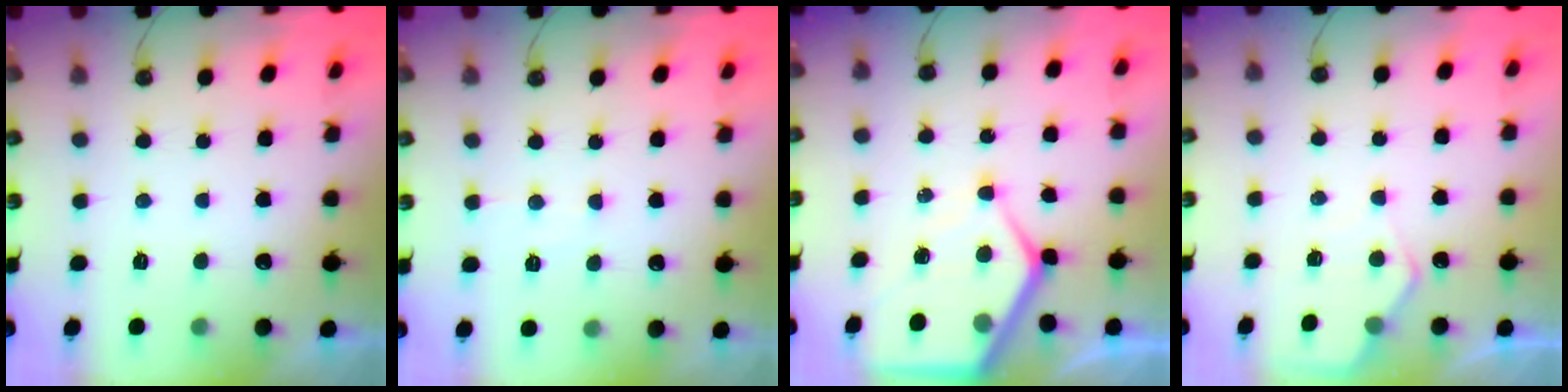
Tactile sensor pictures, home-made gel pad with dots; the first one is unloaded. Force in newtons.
{"total": 6.1, "press": 6.1, "slide": 0.8}
{"total": 9.2, "press": 9.2, "slide": 0.9}
{"total": 6.8, "press": 6.7, "slide": 0.5}